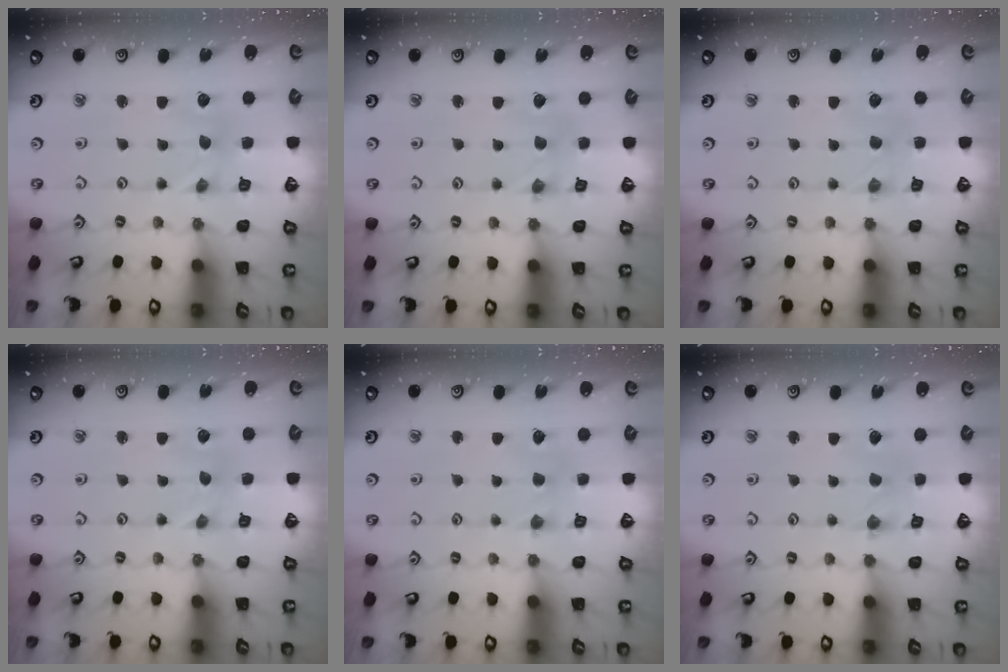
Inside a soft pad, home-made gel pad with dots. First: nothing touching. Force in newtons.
{"total": 0.0}
{"total": 1.7, "press": 1.6, "slide": 0.4}
{"total": 0.0}
{"total": 2.0, "press": 2.0, "slide": 0.4}
{"total": 0.8, "press": 0.8, "slide": 0.2}